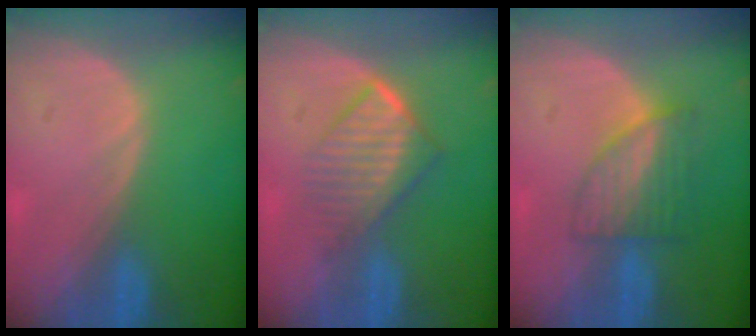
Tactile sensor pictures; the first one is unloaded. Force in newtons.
{"total": 6.8, "press": 5.9, "slide": 3.4}
{"total": 6.1, "press": 5.6, "slide": 2.4}